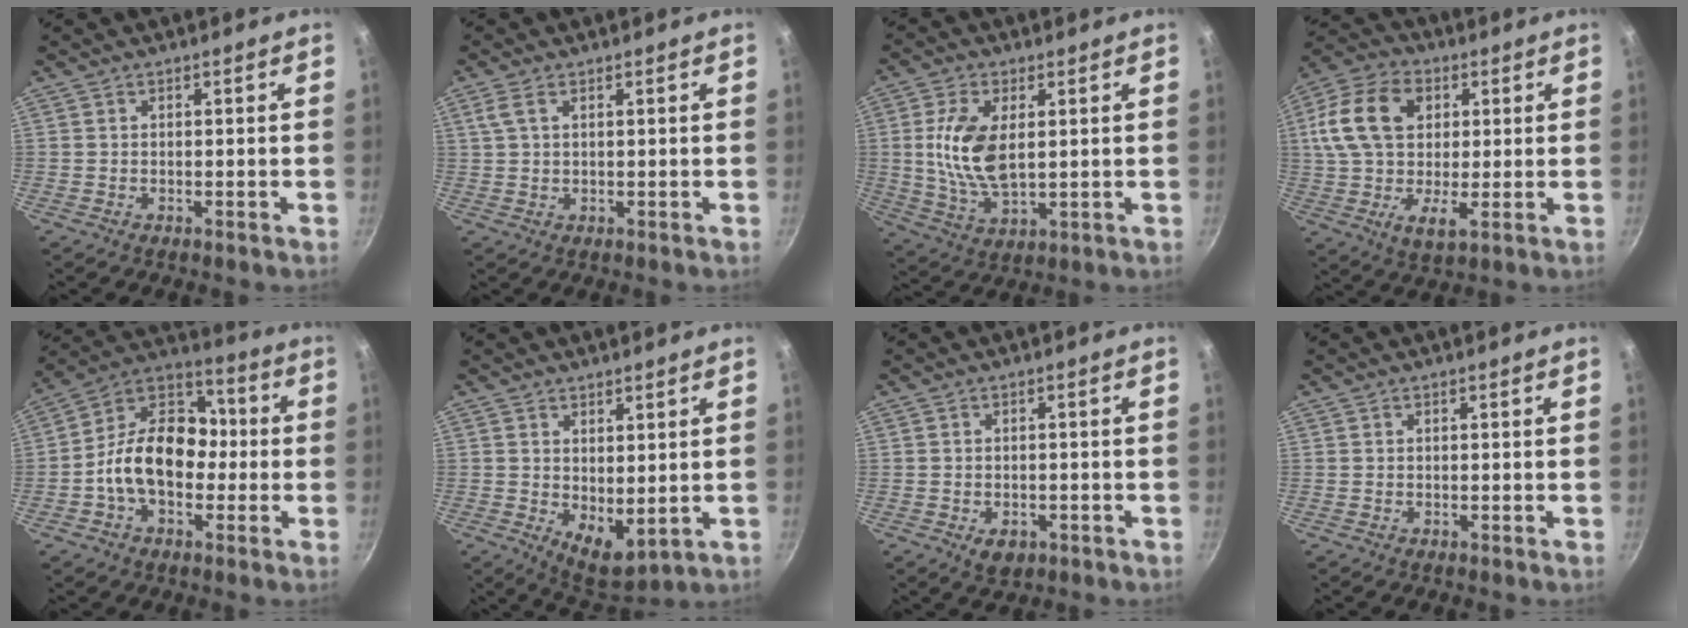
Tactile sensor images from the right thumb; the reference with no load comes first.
{"total": 2.9, "force": [1.3, 1.3, 2.2], "torque": [-0.051, 0.005, 0.029]}
{"total": 11.7, "force": [1.8, 6.1, 9.8], "torque": [-0.188, -0.009, 0.039]}
{"total": 17.1, "force": [3.9, 11.3, 12.2], "torque": [-0.209, 0.007, 0.054]}
{"total": 16.3, "force": [-2.2, 11.5, 11.4], "torque": [-0.142, 0.051, -0.058]}
{"total": 7.2, "force": [1.2, 3.8, 6.0], "torque": [-0.075, -0.030, 0.034]}
{"total": 2.8, "force": [-1.2, 1.9, 1.6], "torque": [-0.025, 0.009, -0.010]}
{"total": 0.0}